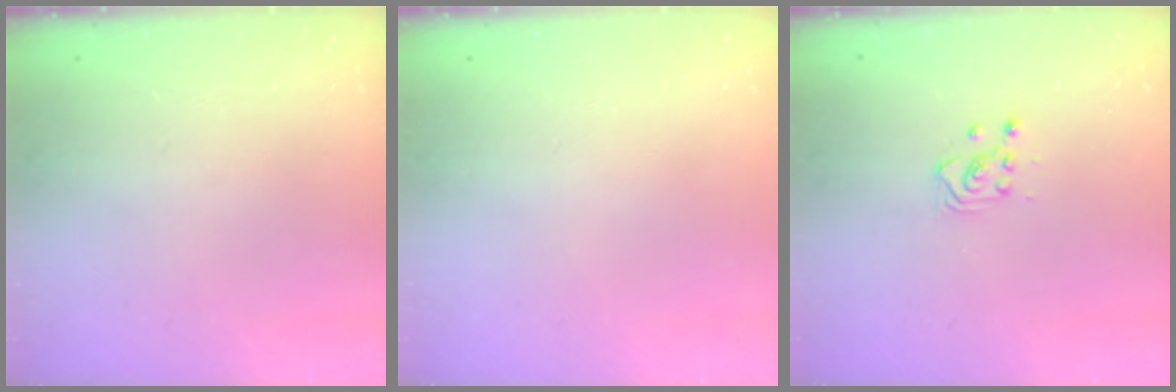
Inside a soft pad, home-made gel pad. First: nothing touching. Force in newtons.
{"total": 0.0}
{"total": 3.0, "press": 3.0, "slide": 0.5}